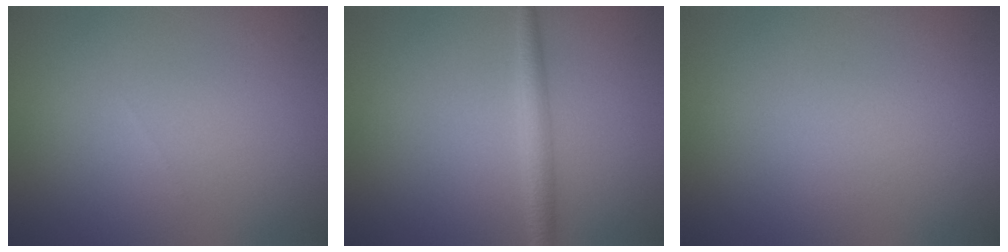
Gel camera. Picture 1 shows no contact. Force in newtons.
{"total": 2.2, "press": 2.2, "slide": 0.0}
{"total": 0.0}